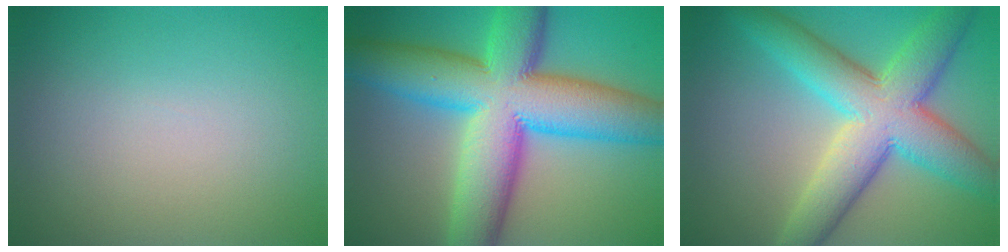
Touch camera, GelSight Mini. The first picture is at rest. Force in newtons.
{"total": 14.8, "press": 14.8, "slide": 0.1}
{"total": 10.0, "press": 10.0, "slide": 0.2}